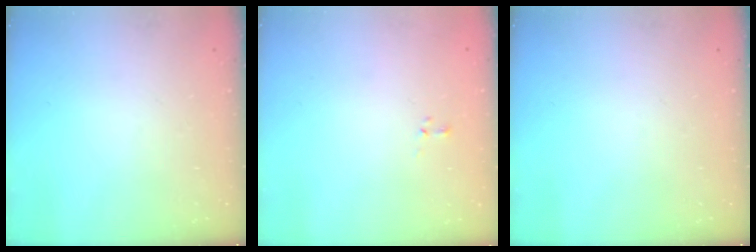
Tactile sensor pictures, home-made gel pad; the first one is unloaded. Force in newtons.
{"total": 0.0}
{"total": 0.0}